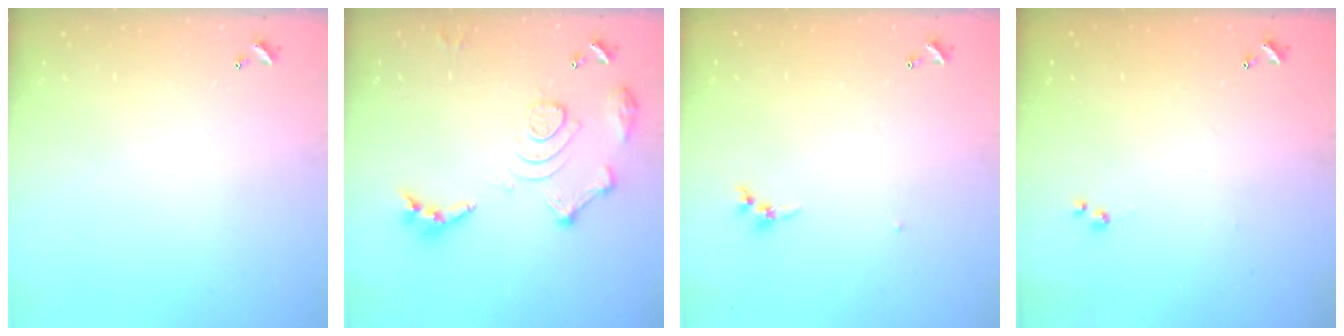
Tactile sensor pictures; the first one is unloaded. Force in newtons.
{"total": 14.6, "press": 14.5, "slide": 1.6}
{"total": 3.8, "press": 3.8, "slide": 0.3}
{"total": 3.0, "press": 3.0, "slide": 0.4}